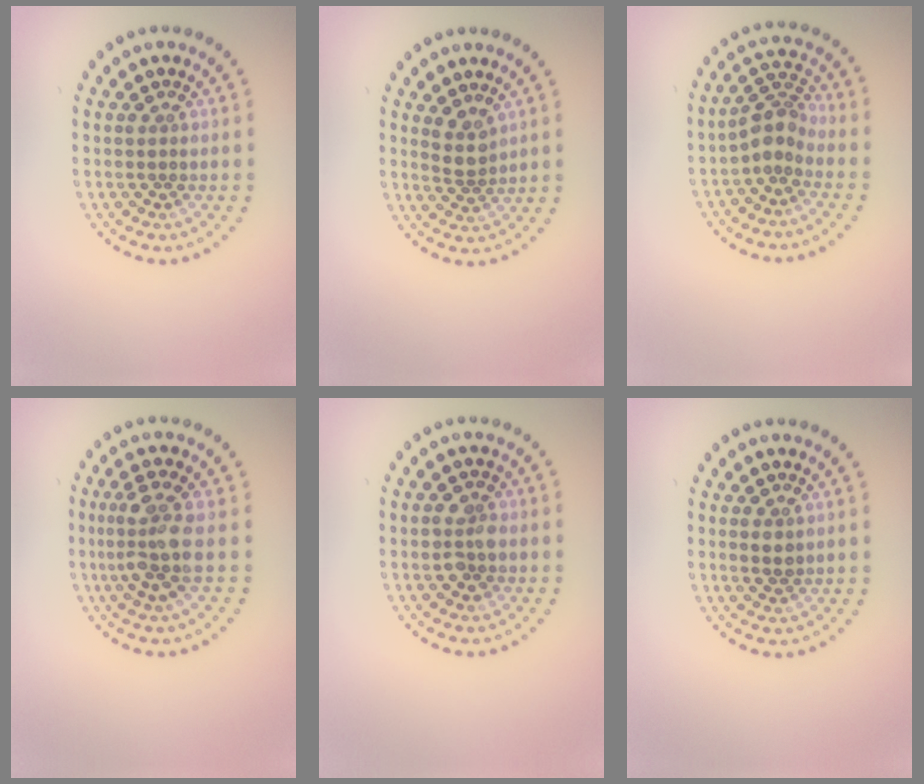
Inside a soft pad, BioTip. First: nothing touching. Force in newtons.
{"total": 2.1, "press": 1.6, "slide": 1.3}
{"total": 2.7, "press": 2.0, "slide": 1.8}
{"total": 3.6, "press": 3.2, "slide": 1.5}
{"total": 2.6, "press": 2.5, "slide": 0.5}
{"total": 1.2, "press": 1.2, "slide": 0.3}